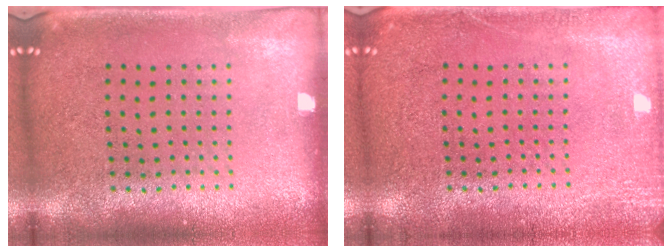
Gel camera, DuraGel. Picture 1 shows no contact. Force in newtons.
{"total": 2.3, "press": 2.3, "slide": 0.4}